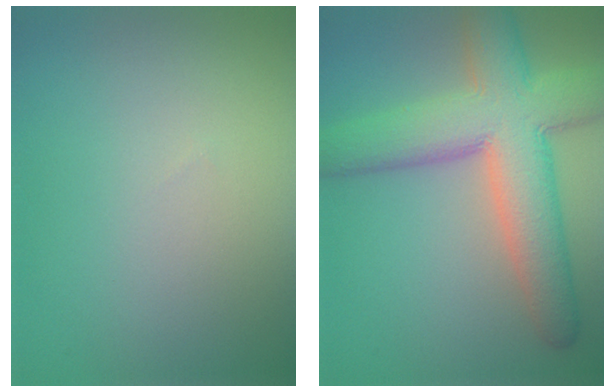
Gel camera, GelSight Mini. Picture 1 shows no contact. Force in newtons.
{"total": 10.0, "press": 10.0, "slide": 0.4}